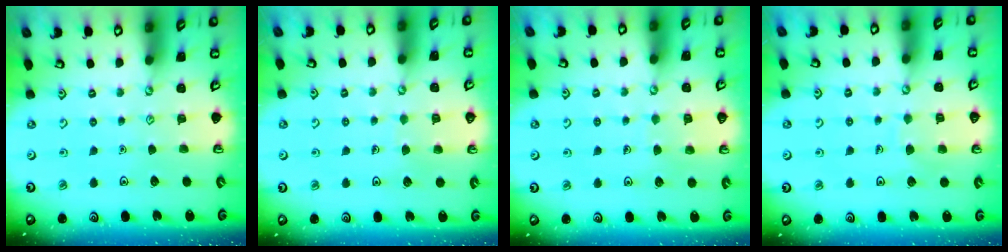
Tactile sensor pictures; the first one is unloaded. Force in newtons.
{"total": 4.4, "press": 4.4, "slide": 0.4}
{"total": 5.6, "press": 5.6, "slide": 0.5}
{"total": 5.4, "press": 5.3, "slide": 0.5}